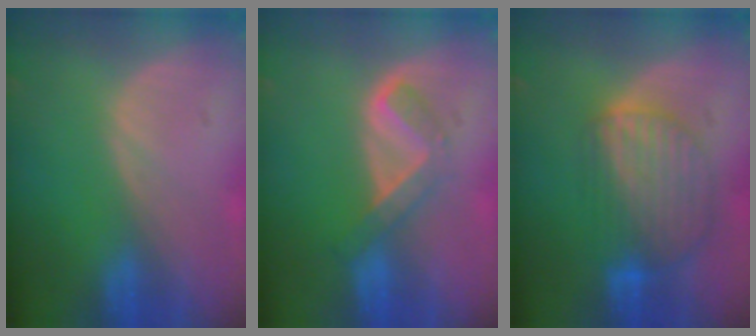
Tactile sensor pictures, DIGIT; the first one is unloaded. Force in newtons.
{"total": 5.3, "press": 4.6, "slide": 2.7}
{"total": 8.8, "press": 7.8, "slide": 4.2}